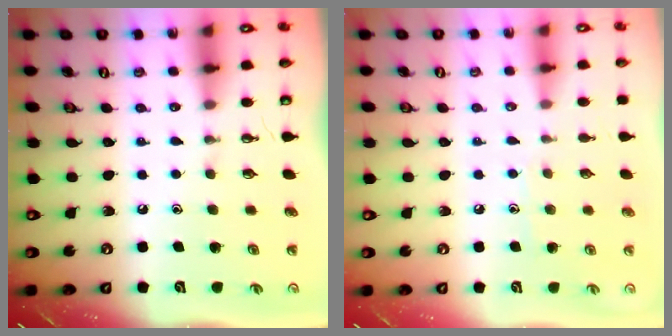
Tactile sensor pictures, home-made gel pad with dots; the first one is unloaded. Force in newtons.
{"total": 5.5, "press": 5.4, "slide": 0.6}